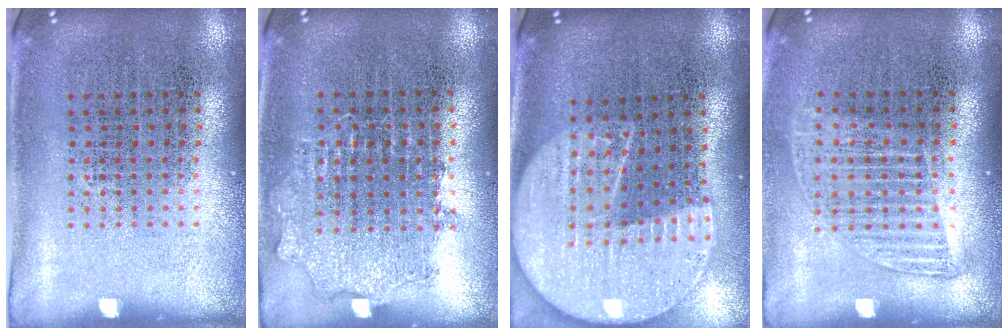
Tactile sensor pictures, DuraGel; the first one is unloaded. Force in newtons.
{"total": 0.9, "press": 0.8, "slide": 0.3}
{"total": 2.3, "press": 2.0, "slide": 1.1}
{"total": 1.3, "press": 1.1, "slide": 0.6}